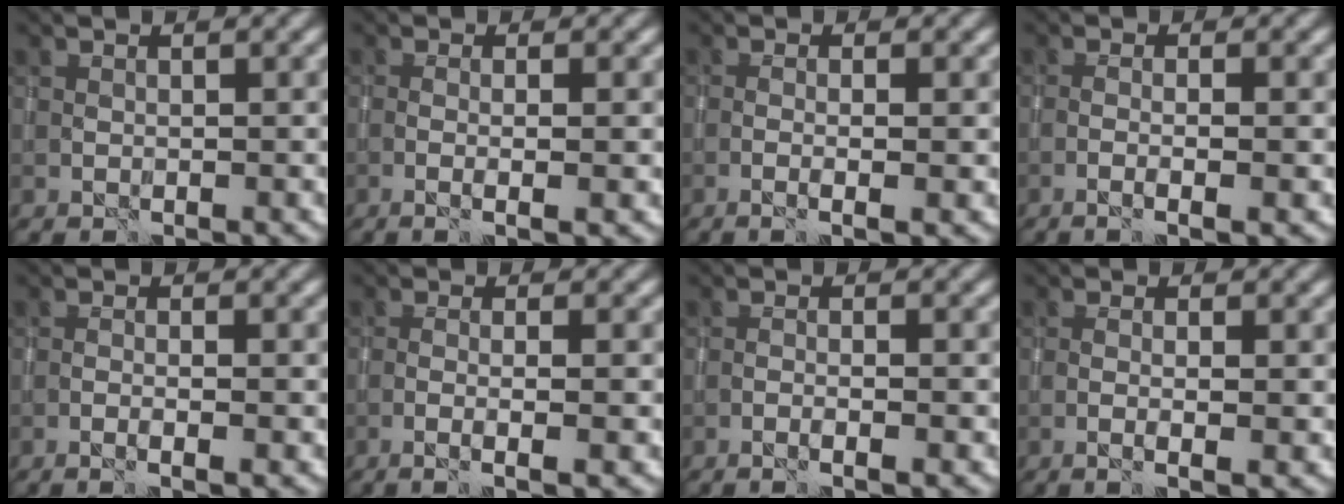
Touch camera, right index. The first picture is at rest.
{"total": 2.7, "force": [-0.4, 0.4, 2.6], "torque": [-0.039, 0.002, -0.013]}
{"total": 2.2, "force": [-0.5, 0.2, 2.1], "torque": [-0.036, 0.002, -0.015]}
{"total": 2.2, "force": [-0.8, 0.2, 2.1], "torque": [-0.036, 0.004, -0.021]}
{"total": 1.7, "force": [-0.8, 0.0, 1.5], "torque": [-0.029, 0.007, -0.017]}
{"total": 3.4, "force": [-1.1, 0.5, 3.1], "torque": [-0.049, 0.003, -0.028]}
{"total": 1.8, "force": [-1.0, -0.1, 1.5], "torque": [-0.029, 0.011, -0.020]}
{"total": 2.2, "force": [-0.5, 0.1, 2.1], "torque": [-0.037, 0.002, -0.014]}